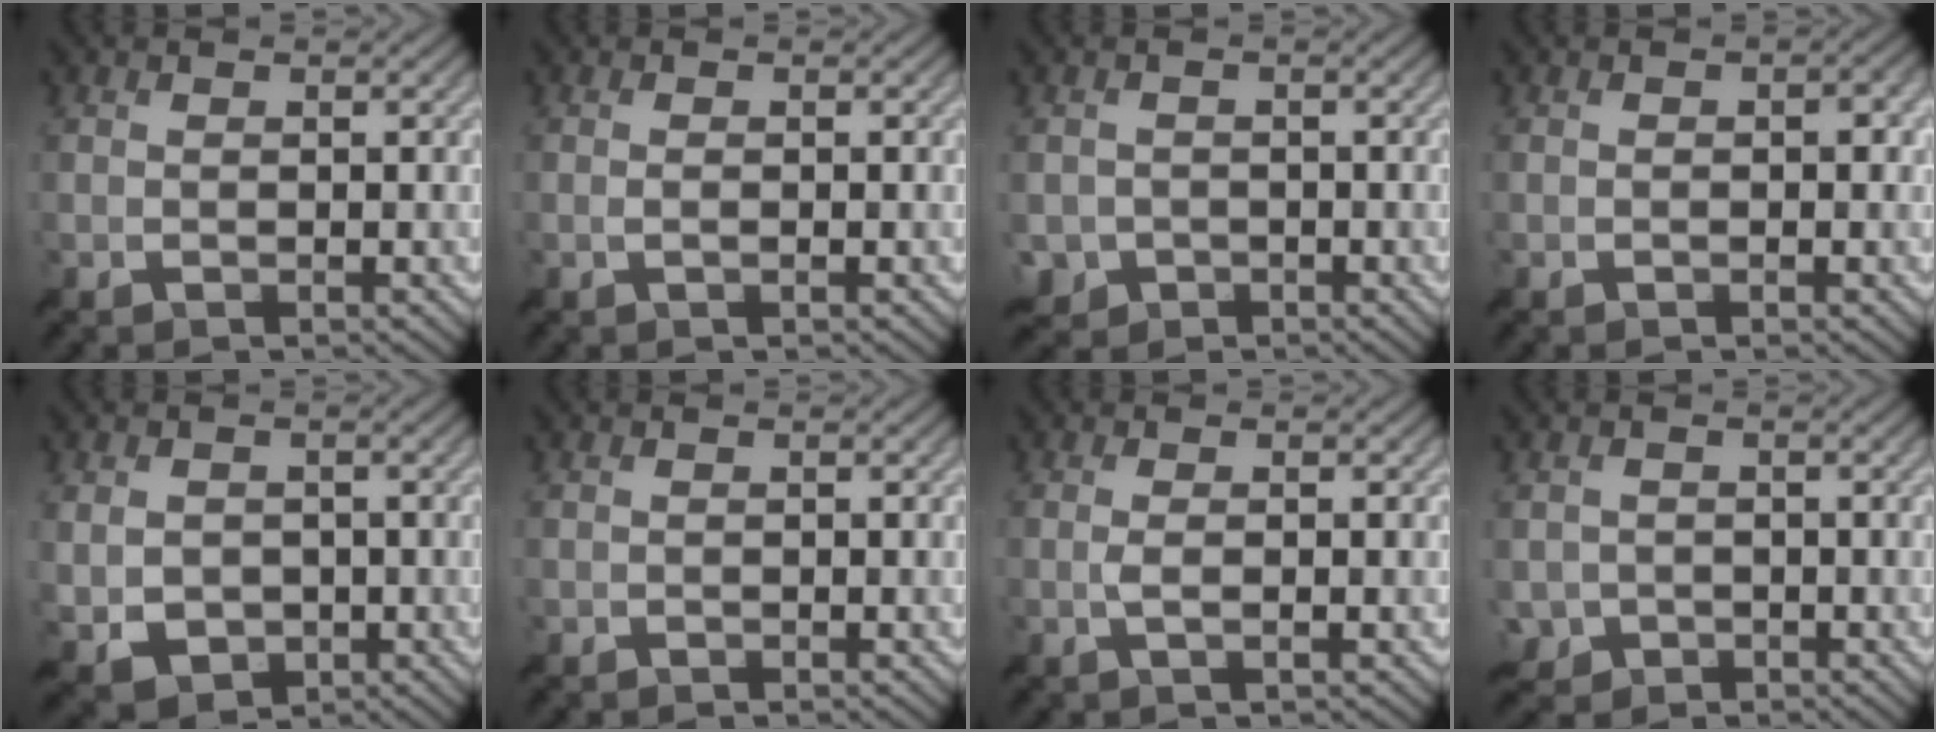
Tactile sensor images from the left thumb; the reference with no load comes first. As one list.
[{"total": 0.8, "force": [-0.2, -0.1, 0.7], "torque": [-0.017, 0.002, -0.005]}, {"total": 2.7, "force": [-1.2, 2.4, 0.3], "torque": [-0.008, -0.011, -0.028]}, {"total": 1.5, "force": [-0.2, 0.6, 1.4], "torque": [-0.021, 0.004, -0.003]}, {"total": 4.8, "force": [-0.4, 3.9, 2.8], "torque": [-0.069, -0.016, -0.001]}, {"total": 0.0}, {"total": 1.7, "force": [-0.2, 0.1, 1.7], "torque": [-0.038, 0.004, -0.009]}, {"total": 2.7, "force": [-0.9, 2.5, 0.3], "torque": [-0.011, -0.014, -0.023]}]